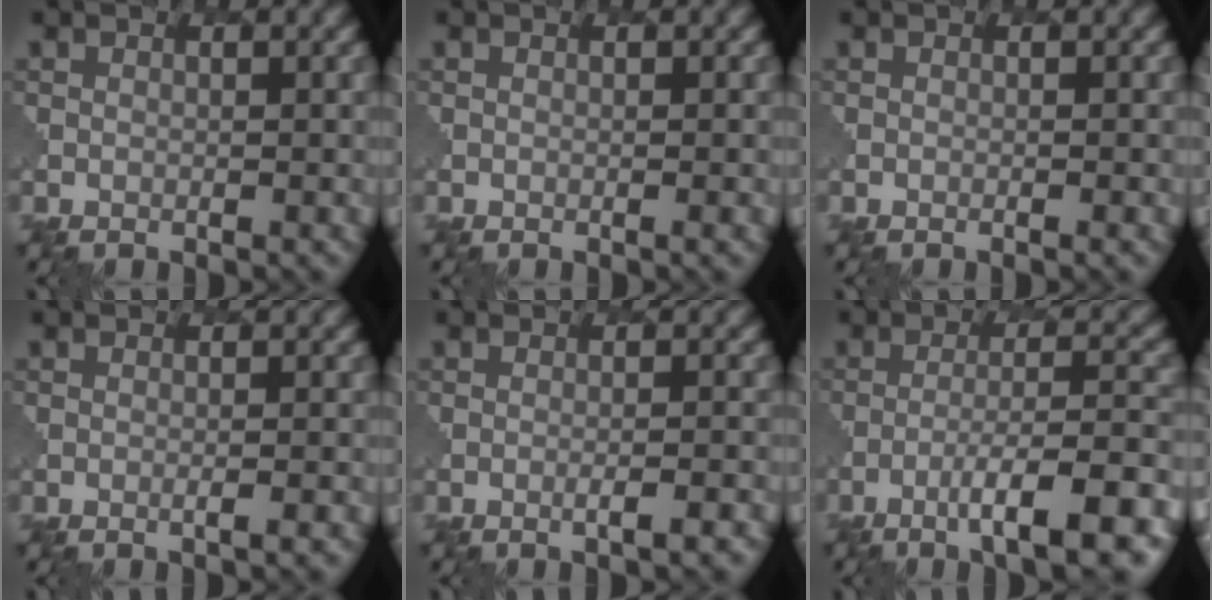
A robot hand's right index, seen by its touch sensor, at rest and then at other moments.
{"total": 0.6, "force": [-0.1, 0.1, 0.5], "torque": [-0.003, 0.001, -0.002]}
{"total": 0.6, "force": [-0.3, 0.2, 0.5], "torque": [-0.001, 0.000, -0.006]}
{"total": 1.2, "force": [-0.4, 0.3, 1.1], "torque": [-0.007, 0.004, -0.009]}
{"total": 2.1, "force": [-0.9, 0.4, 1.8], "torque": [-0.019, 0.007, -0.019]}
{"total": 8.7, "force": [-4.5, 1.7, 7.2], "torque": [-0.103, 0.008, -0.069]}